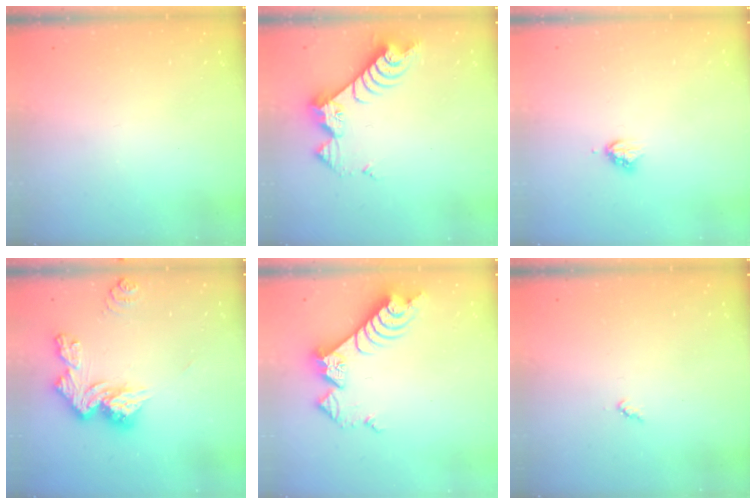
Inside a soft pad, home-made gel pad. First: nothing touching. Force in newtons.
{"total": 9.5, "press": 9.4, "slide": 1.1}
{"total": 3.4, "press": 3.4, "slide": 0.4}
{"total": 12.6, "press": 12.6, "slide": 1.3}
{"total": 10.2, "press": 10.2, "slide": 1.2}
{"total": 3.8, "press": 3.8, "slide": 0.5}